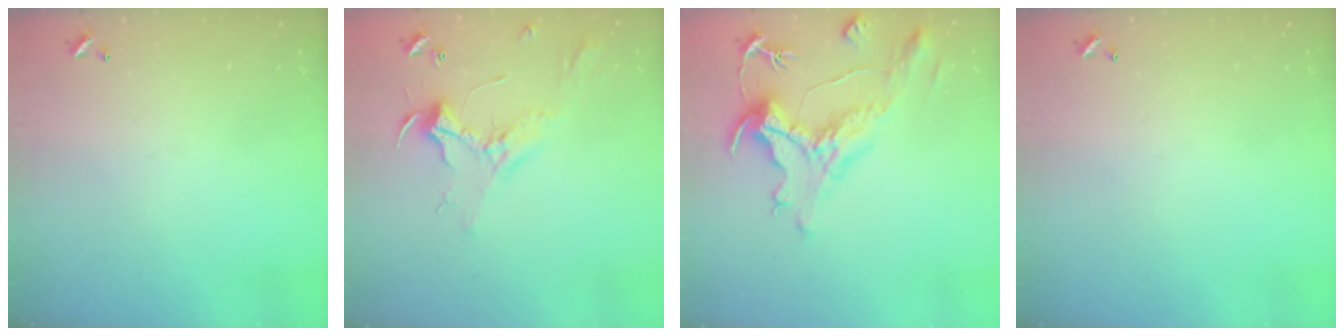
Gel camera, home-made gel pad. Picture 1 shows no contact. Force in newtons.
{"total": 2.3, "press": 2.2, "slide": 0.7}
{"total": 1.9, "press": 0.8, "slide": 1.8}
{"total": 0.0}